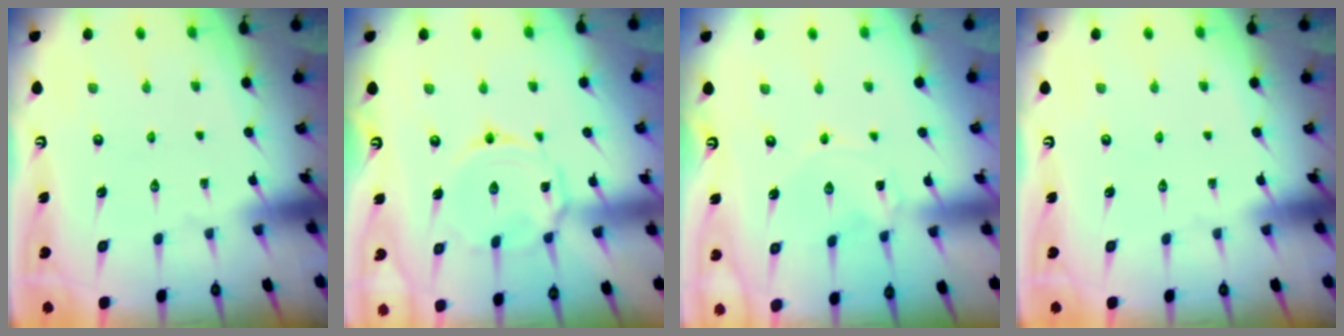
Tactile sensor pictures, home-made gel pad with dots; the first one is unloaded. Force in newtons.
{"total": 6.7, "press": 6.7, "slide": 0.6}
{"total": 1.2, "press": 1.2, "slide": 0.3}
{"total": 0.0}